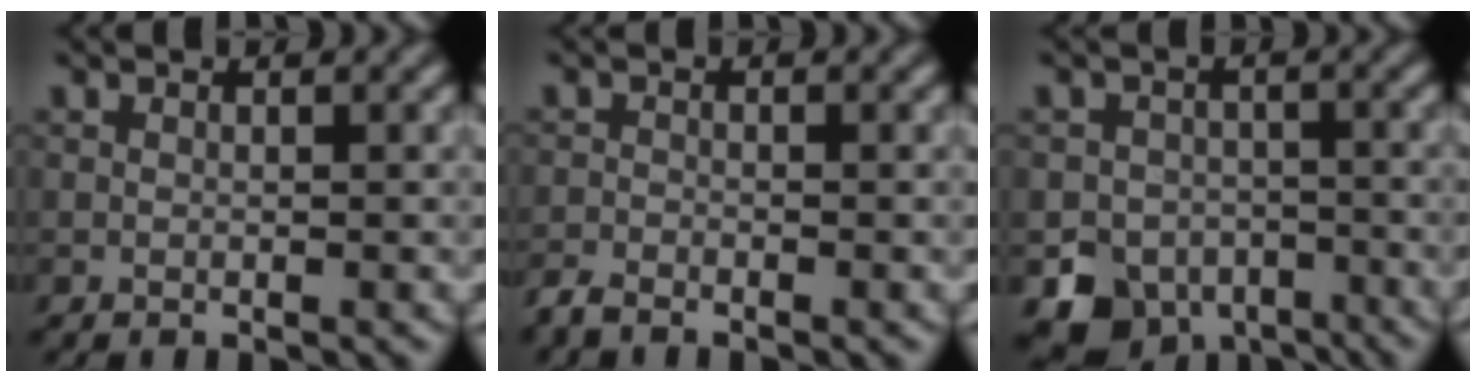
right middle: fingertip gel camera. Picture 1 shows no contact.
{"total": 1.7, "force": [-1.6, 0.3, 0.5], "torque": [-0.012, -0.003, -0.039]}
{"total": 7.0, "force": [-4.5, 5.0, 1.6], "torque": [-0.007, -0.012, -0.074]}